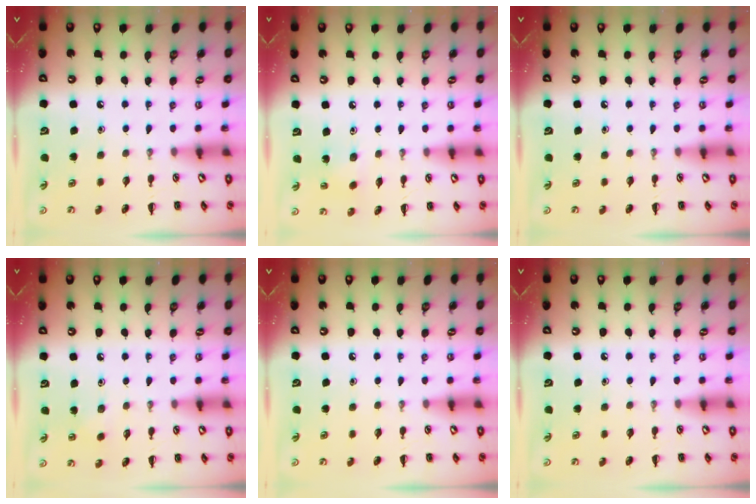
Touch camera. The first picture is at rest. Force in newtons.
{"total": 2.3, "press": 2.1, "slide": 0.9}
{"total": 0.0}
{"total": 2.6, "press": 2.5, "slide": 0.8}
{"total": 0.0}
{"total": 0.0}